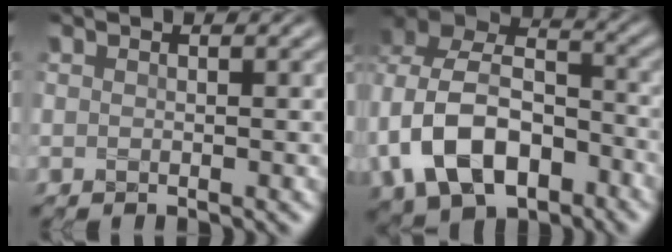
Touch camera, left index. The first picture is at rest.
{"total": 12.8, "force": [-3.6, 9.0, 8.4], "torque": [-0.178, -0.016, -0.067]}